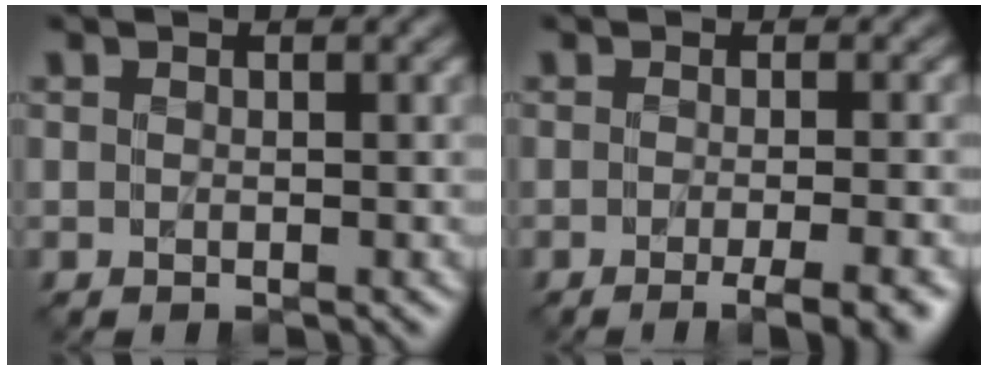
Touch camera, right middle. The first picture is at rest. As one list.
[{"total": 4.9, "force": [-2.3, 1.3, 4.1], "torque": [-0.035, 0.000, -0.023]}]